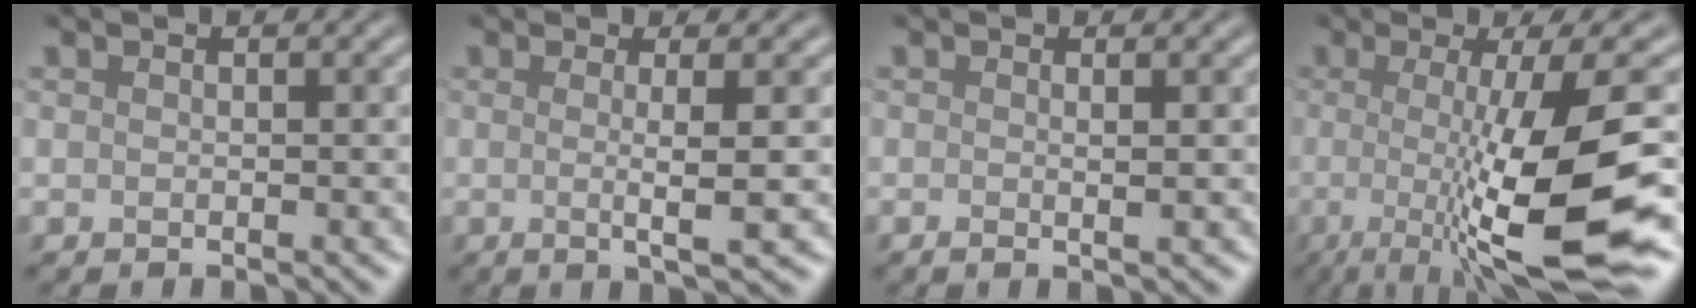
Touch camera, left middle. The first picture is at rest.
{"total": 3.6, "force": [-0.1, 0.6, 3.5], "torque": [-0.054, -0.007, -0.004]}
{"total": 1.3, "force": [-0.1, 0.3, 1.3], "torque": [-0.015, -0.002, -0.007]}
{"total": 11.3, "force": [-1.6, 2.2, 11.0], "torque": [-0.142, -0.021, -0.031]}